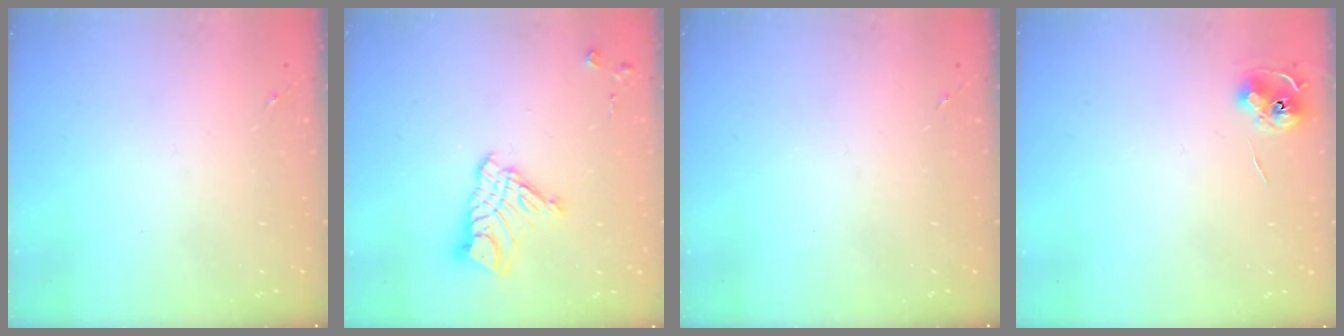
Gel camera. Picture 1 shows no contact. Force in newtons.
{"total": 11.6, "press": 11.6, "slide": 1.0}
{"total": 0.0}
{"total": 6.6, "press": 6.6, "slide": 0.3}